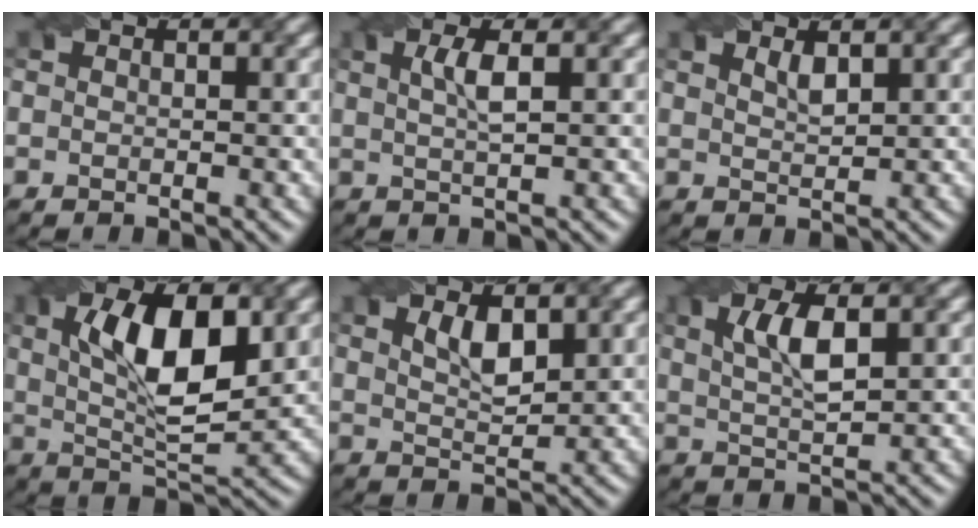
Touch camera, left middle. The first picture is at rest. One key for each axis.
{"total": 2.5, "fx": 0.8, "fy": 0.6, "fz": 2.3, "tx": -0.043, "ty": 0.003, "tz": 0.014}
{"total": 1.4, "fx": 1.0, "fy": 0.4, "fz": 1.0, "tx": -0.019, "ty": 0.001, "tz": 0.021}
{"total": 9.2, "fx": 2.2, "fy": 3.5, "fz": 8.2, "tx": -0.141, "ty": 0.005, "tz": 0.037}
{"total": 2.8, "fx": 1.5, "fy": 1.0, "fz": 2.2, "tx": -0.043, "ty": -0.003, "tz": 0.030}
{"total": 4.2, "fx": 1.4, "fy": 1.3, "fz": 3.7, "tx": -0.075, "ty": 0.002, "tz": 0.029}